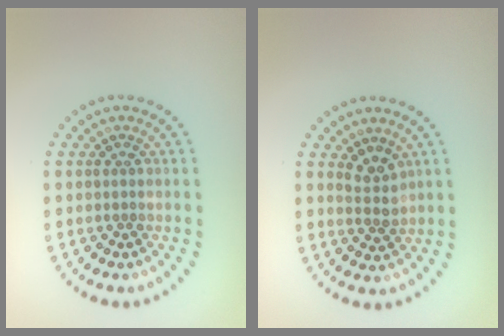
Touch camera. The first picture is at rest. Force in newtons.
{"total": 1.9, "press": 1.5, "slide": 1.1}